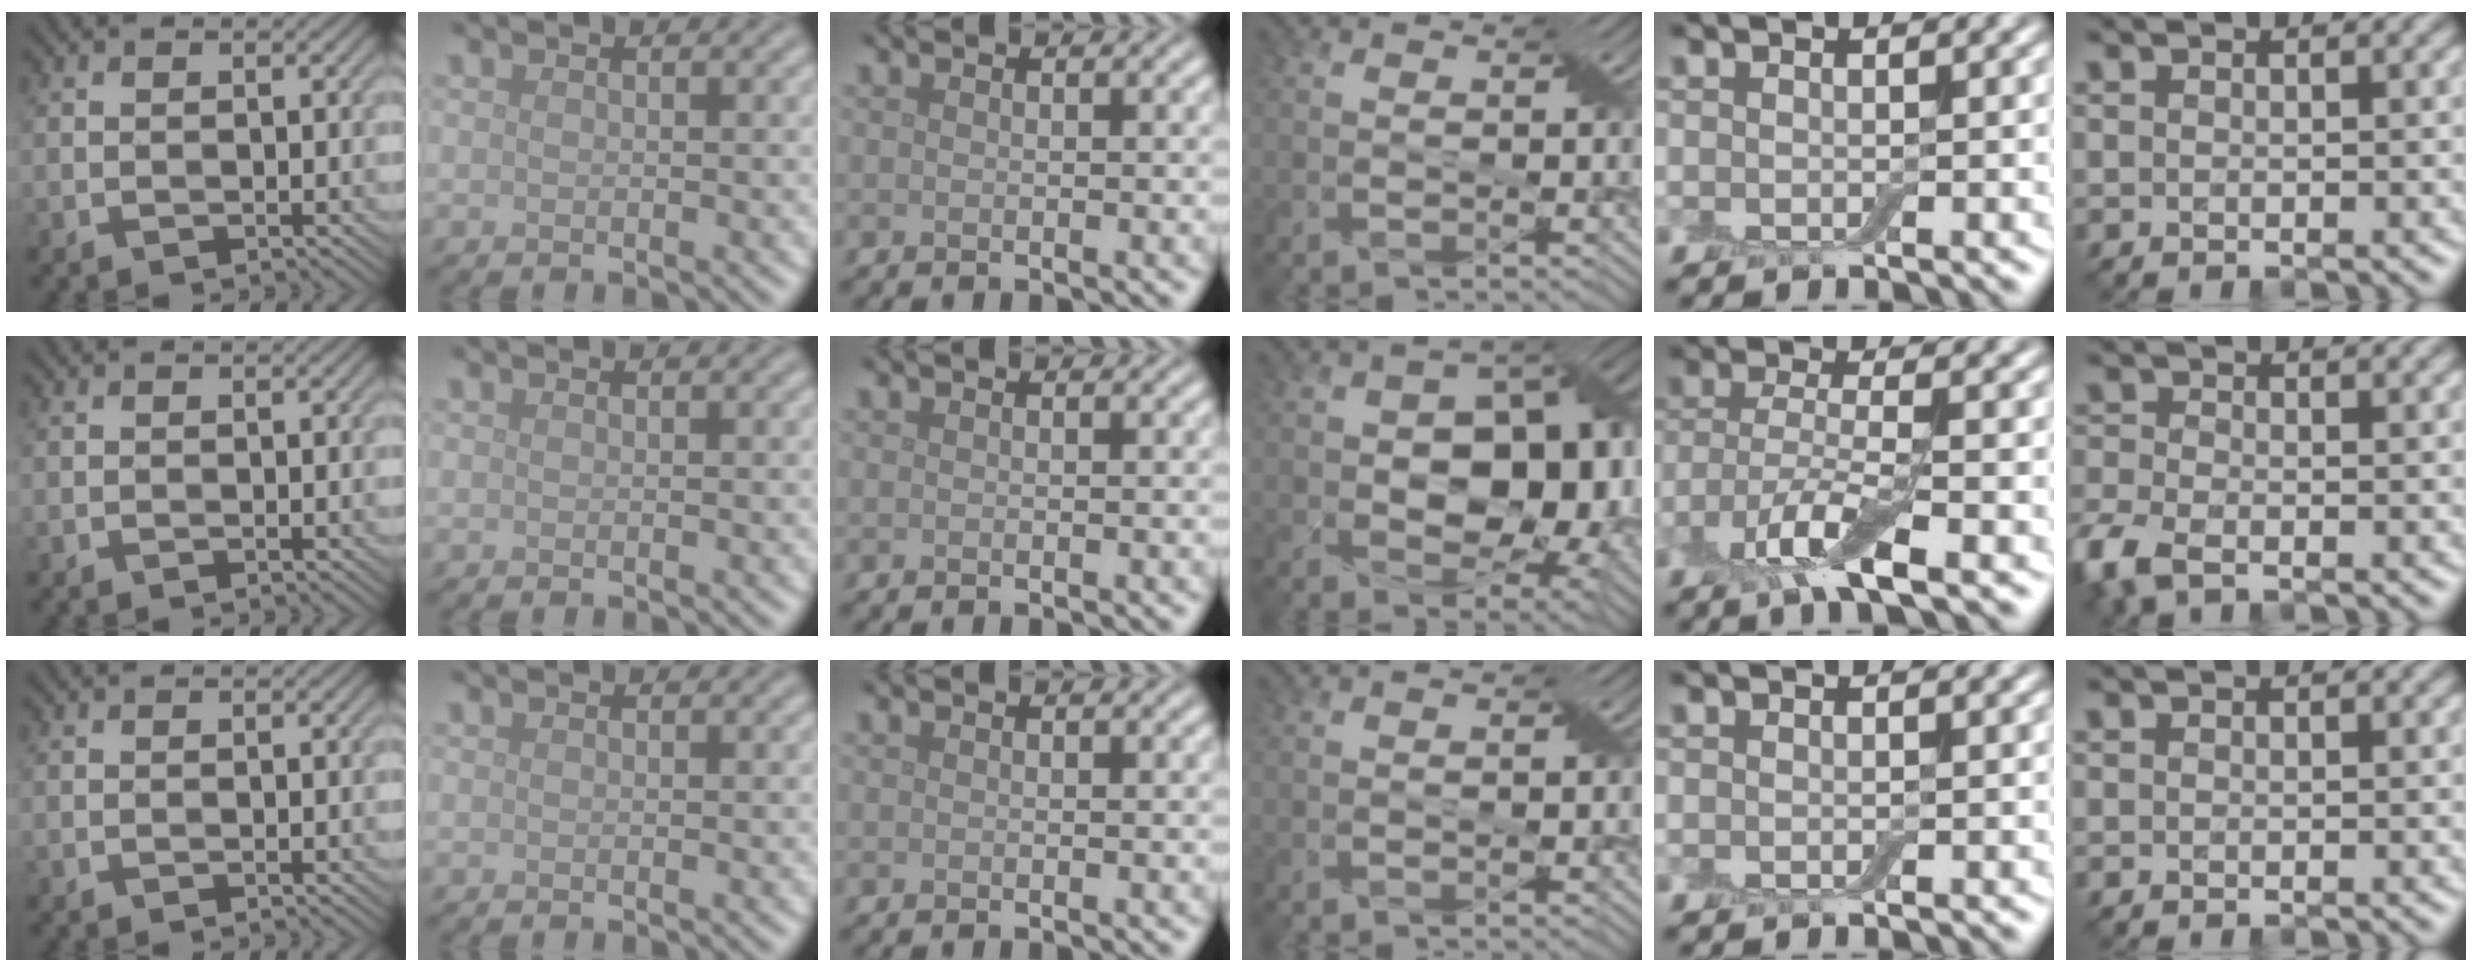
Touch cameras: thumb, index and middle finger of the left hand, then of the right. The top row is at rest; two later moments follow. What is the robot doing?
{"motion": "pour", "object": "bowl"}